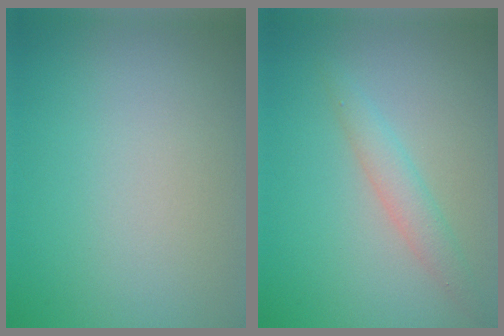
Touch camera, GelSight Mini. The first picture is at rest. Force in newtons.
{"total": 2.1, "press": 2.1, "slide": 0.1}